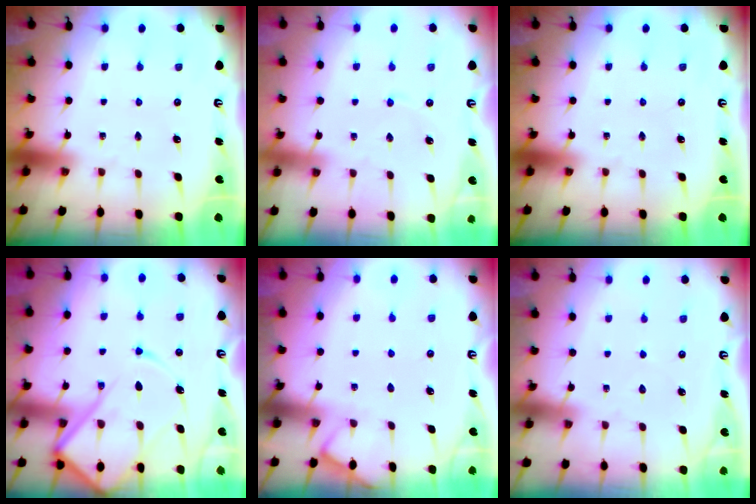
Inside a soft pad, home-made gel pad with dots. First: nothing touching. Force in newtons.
{"total": 1.6, "press": 1.6, "slide": 0.2}
{"total": 0.0}
{"total": 15.4, "press": 15.3, "slide": 1.5}
{"total": 3.6, "press": 3.6, "slide": 0.6}
{"total": 2.3, "press": 2.3, "slide": 0.3}